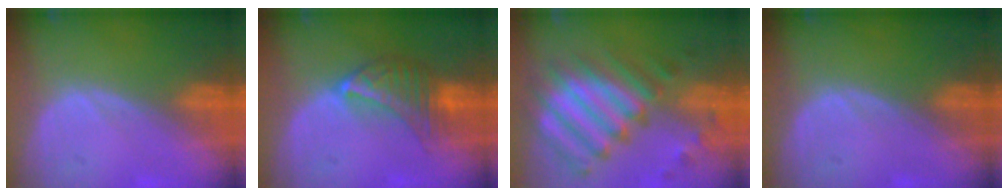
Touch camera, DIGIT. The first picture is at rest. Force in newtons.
{"total": 7.1, "press": 6.5, "slide": 3.0}
{"total": 11.7, "press": 10.4, "slide": 5.3}
{"total": 0.0}